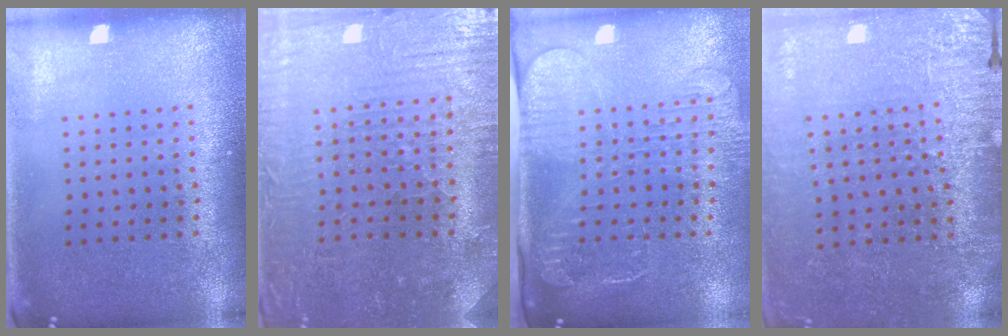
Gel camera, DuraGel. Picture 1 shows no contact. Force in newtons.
{"total": 2.0, "press": 1.9, "slide": 0.4}
{"total": 2.7, "press": 2.0, "slide": 1.7}
{"total": 2.9, "press": 2.9, "slide": 0.3}